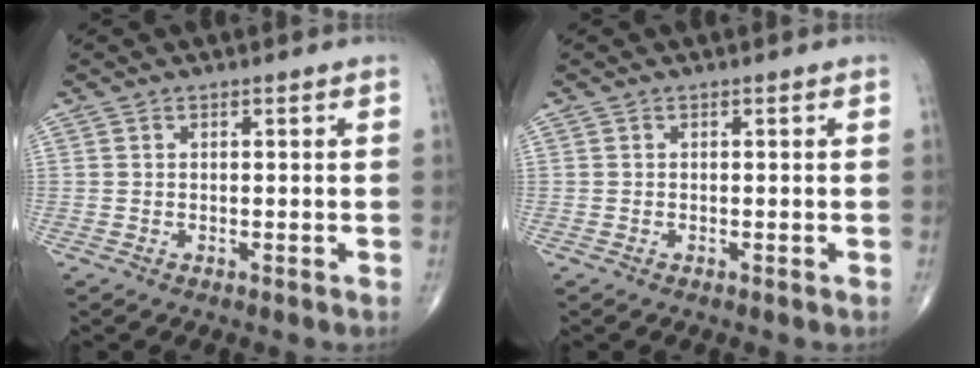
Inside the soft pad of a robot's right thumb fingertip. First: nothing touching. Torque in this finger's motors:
{"motor_torque": [-0.04, -0.02, 0.01, 0.01, 0.00]}